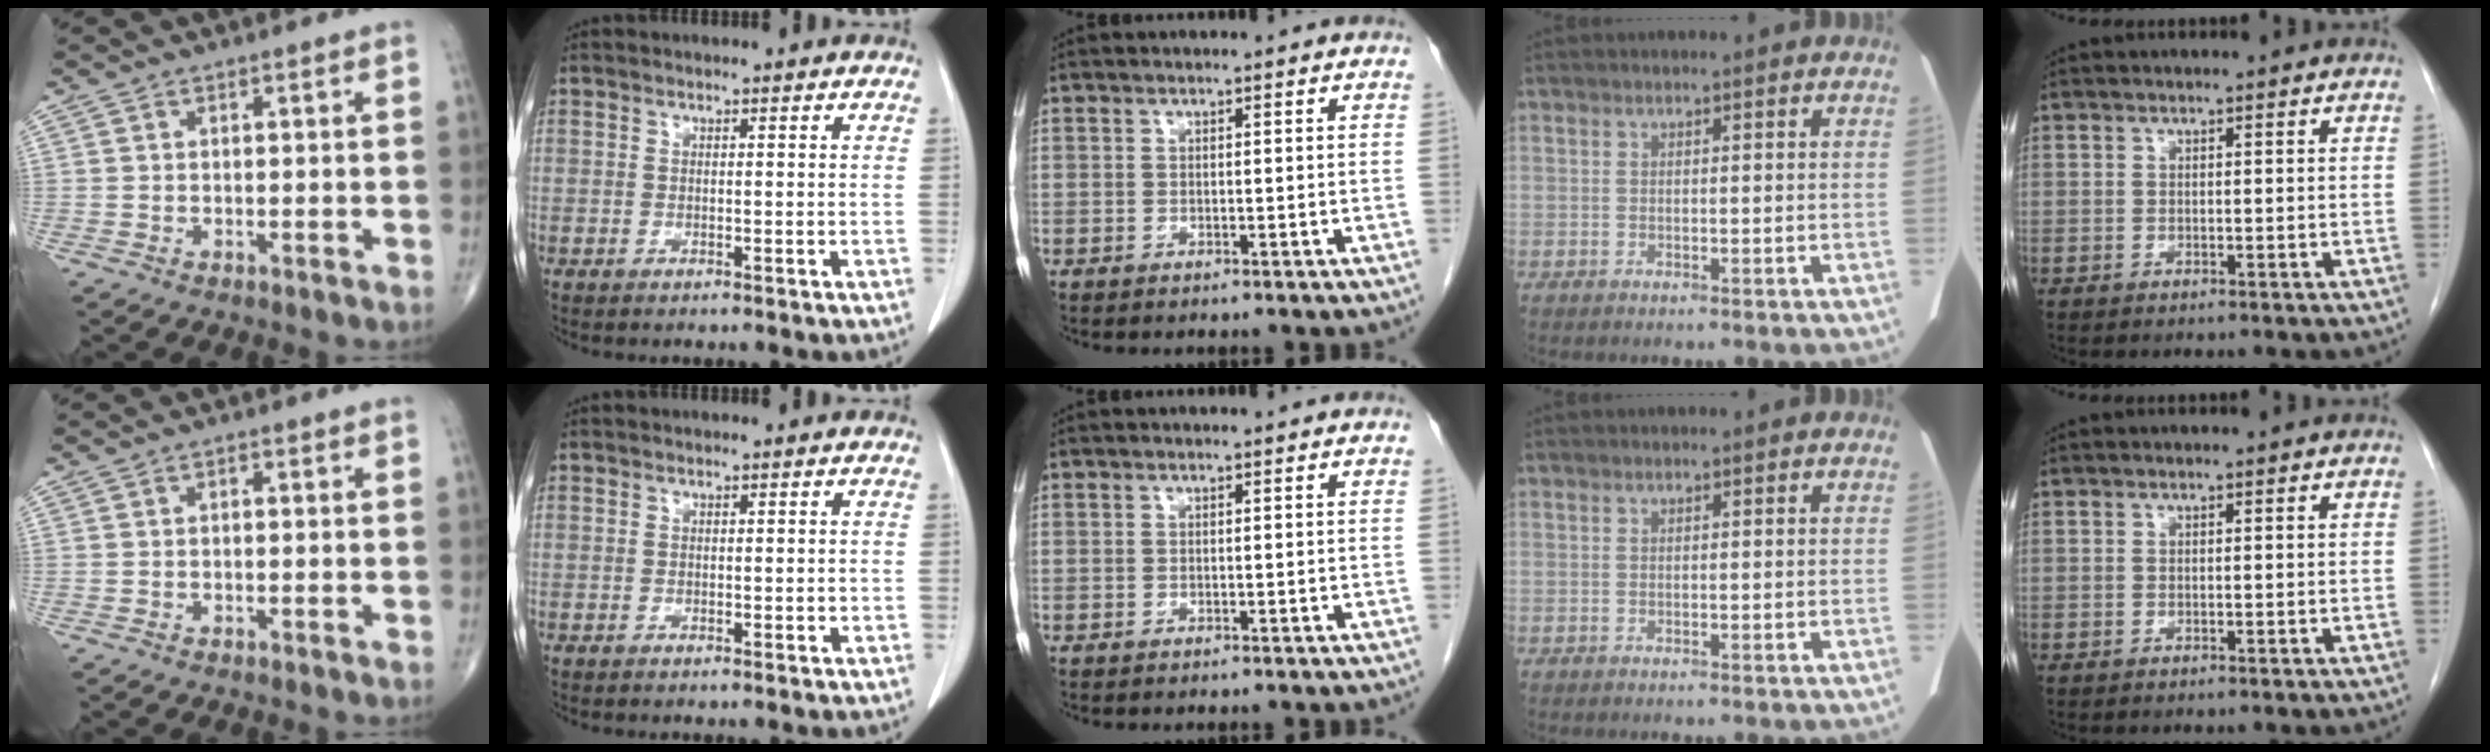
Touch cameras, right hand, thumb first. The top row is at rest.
{"thumb": {"total": 0.8, "force": [0.0, 0.5, 0.6], "torque": [-0.002, 0.003, -0.005]}, "index": {"total": 0.9, "force": [-0.1, 0.5, 0.8], "torque": [-0.011, 0.000, 0.001]}}